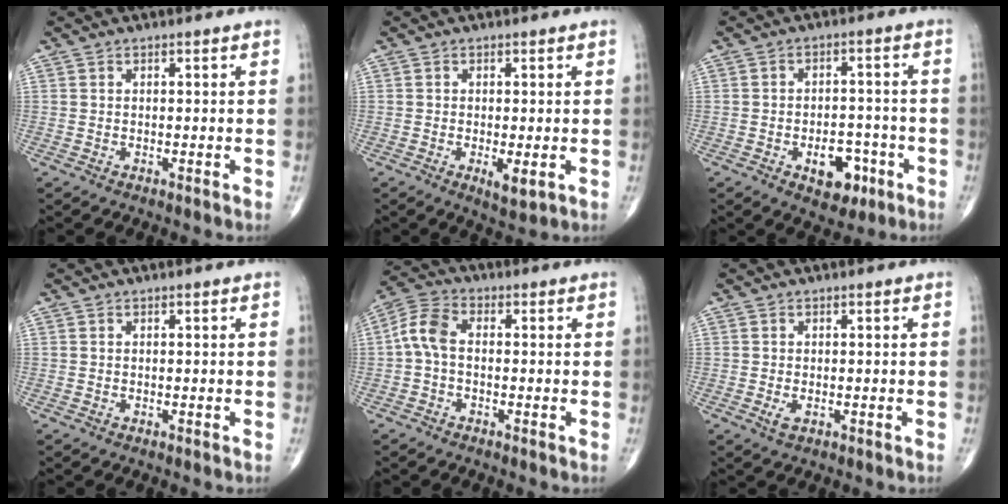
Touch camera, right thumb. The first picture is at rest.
{"total": 3.5, "force": [-0.9, 1.2, 3.2], "torque": [-0.055, -0.011, -0.014]}
{"total": 7.7, "force": [-3.3, 4.8, 5.0], "torque": [-0.039, 0.027, -0.040]}
{"total": 0.0}
{"total": 6.1, "force": [-0.5, 3.6, 4.9], "torque": [-0.104, 0.020, -0.020]}
{"total": 1.5, "force": [-0.4, 0.8, 1.2], "torque": [-0.023, -0.003, -0.007]}